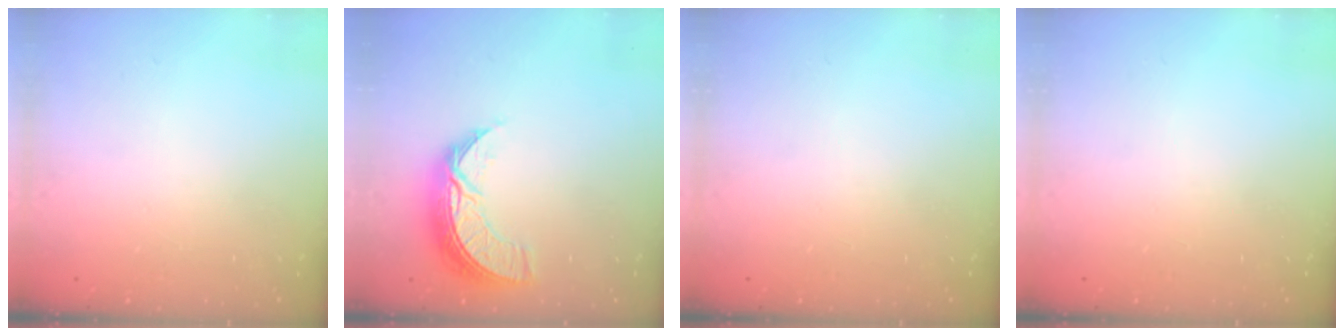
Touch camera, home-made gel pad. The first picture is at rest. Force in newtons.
{"total": 9.3, "press": 9.3, "slide": 0.7}
{"total": 0.0}
{"total": 0.0}